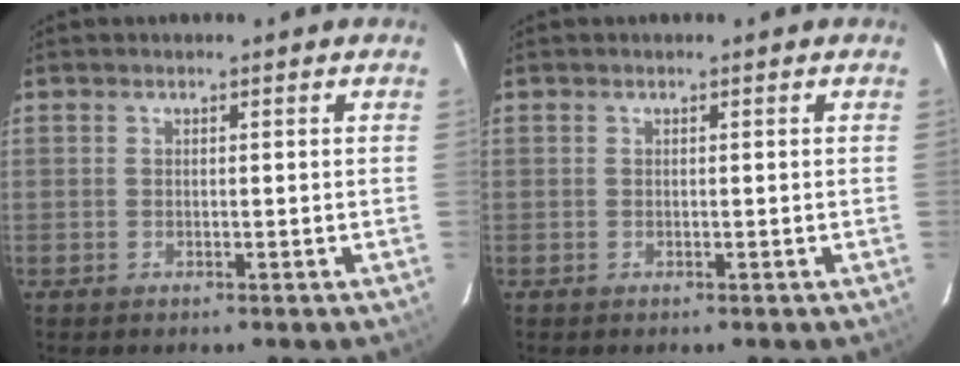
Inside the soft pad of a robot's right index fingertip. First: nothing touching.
{"total": 0.0}